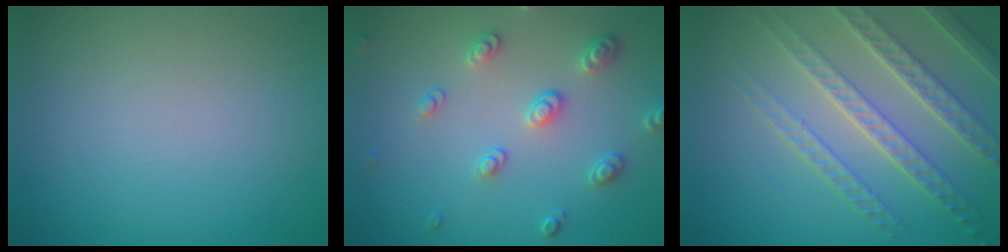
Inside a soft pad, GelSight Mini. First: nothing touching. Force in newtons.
{"total": 2.8, "press": 2.8, "slide": 0.2}
{"total": 5.2, "press": 4.6, "slide": 2.4}